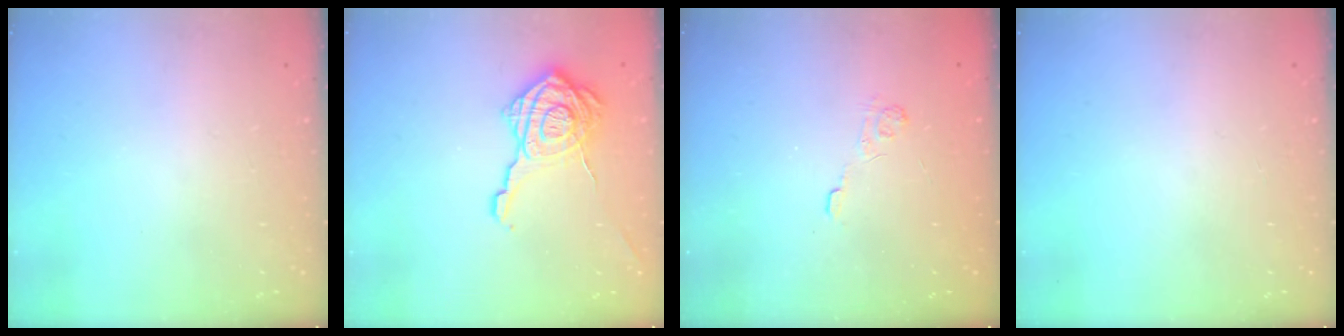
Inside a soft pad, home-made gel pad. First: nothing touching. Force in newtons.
{"total": 18.7, "press": 18.6, "slide": 1.1}
{"total": 2.9, "press": 2.4, "slide": 1.5}
{"total": 0.0}